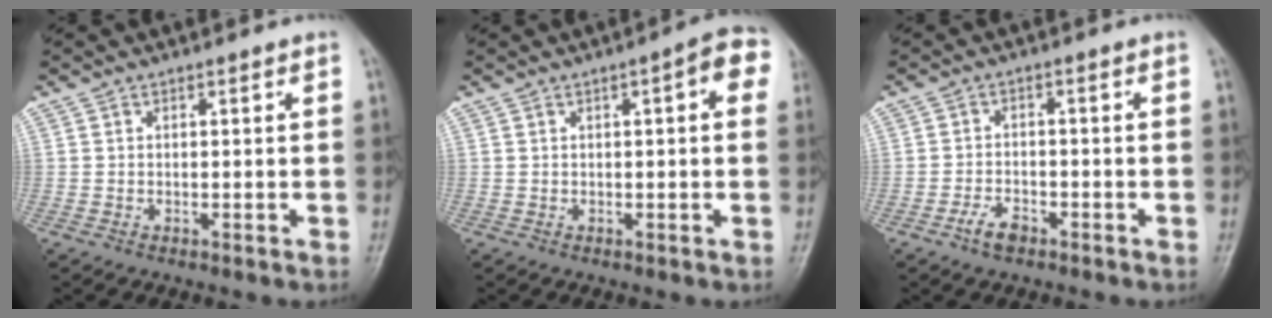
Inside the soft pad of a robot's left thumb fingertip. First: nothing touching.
{"total": 6.2, "force": [1.7, 1.9, 5.6], "torque": [-0.060, 0.015, 0.012]}
{"total": 3.3, "force": [-2.3, 1.7, 1.7], "torque": [-0.033, 0.015, -0.042]}